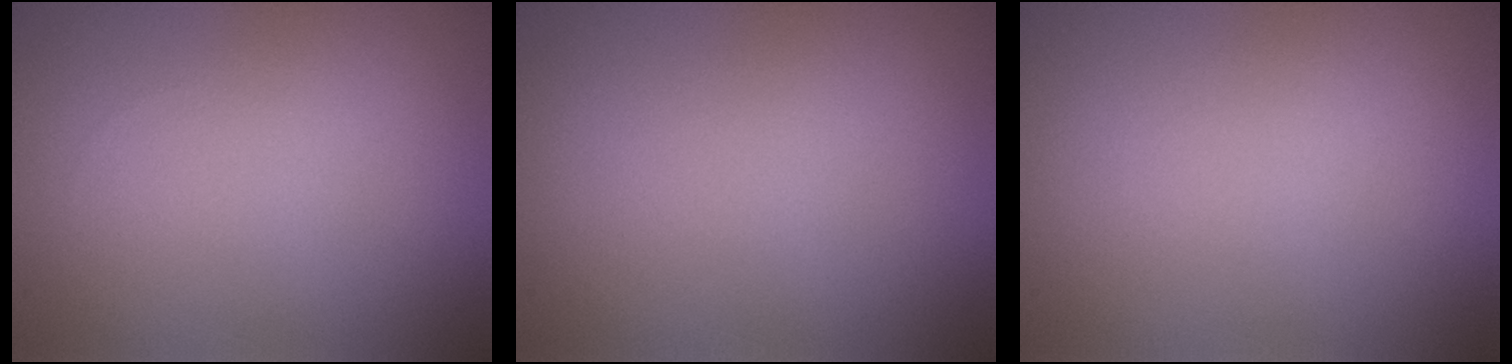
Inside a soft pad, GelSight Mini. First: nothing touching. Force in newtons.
{"total": 0.0}
{"total": 0.0}